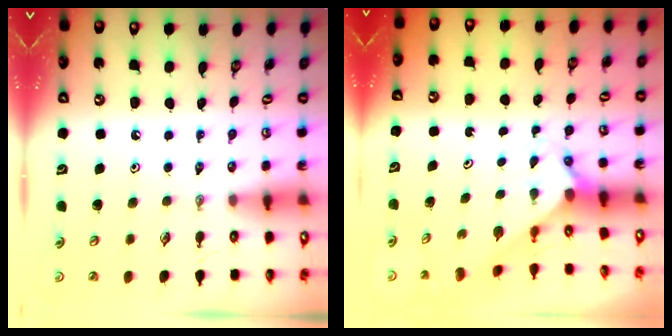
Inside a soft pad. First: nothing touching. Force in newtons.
{"total": 1.2, "press": 1.2, "slide": 0.1}